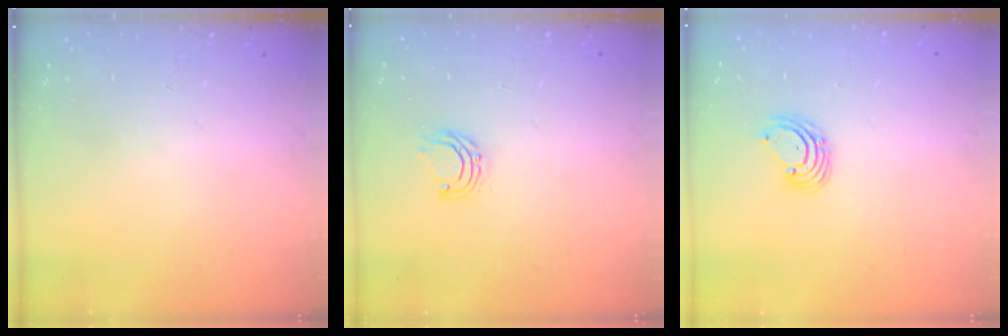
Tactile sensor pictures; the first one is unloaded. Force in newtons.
{"total": 6.6, "press": 6.6, "slide": 0.5}
{"total": 2.6, "press": 2.6, "slide": 0.1}